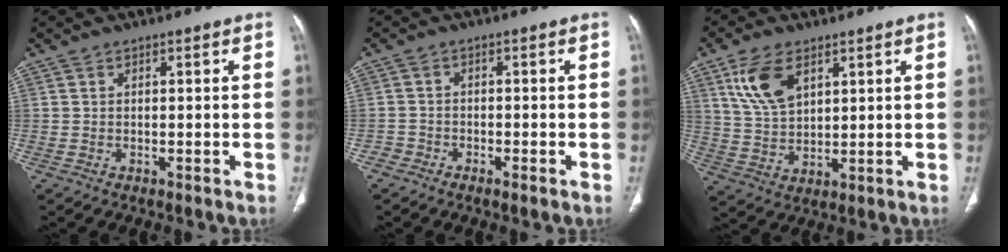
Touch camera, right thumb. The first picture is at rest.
{"total": 2.1, "force": [-1.6, 0.9, 1.0], "torque": [-0.023, 0.006, -0.033]}
{"total": 9.9, "force": [4.9, 5.5, 6.7], "torque": [-0.122, -0.015, 0.103]}